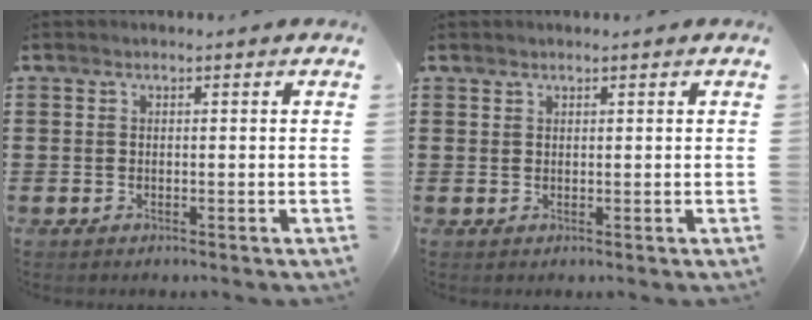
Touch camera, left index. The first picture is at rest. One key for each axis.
{"total": 0.8, "fx": 0.8, "fy": 0.2, "fz": 0.1, "tx": -0.003, "ty": 0.001, "tz": 0.016}